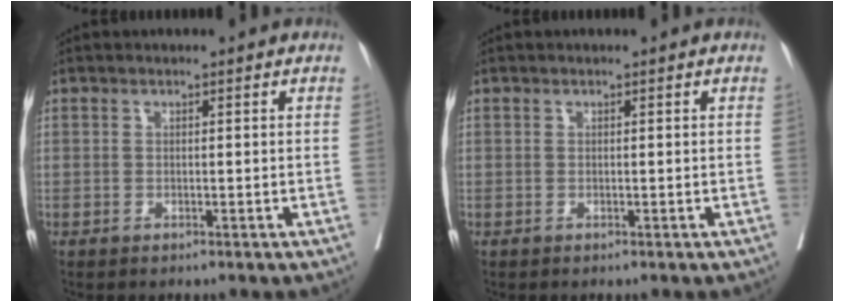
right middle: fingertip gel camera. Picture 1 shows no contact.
{"total": 0.0}